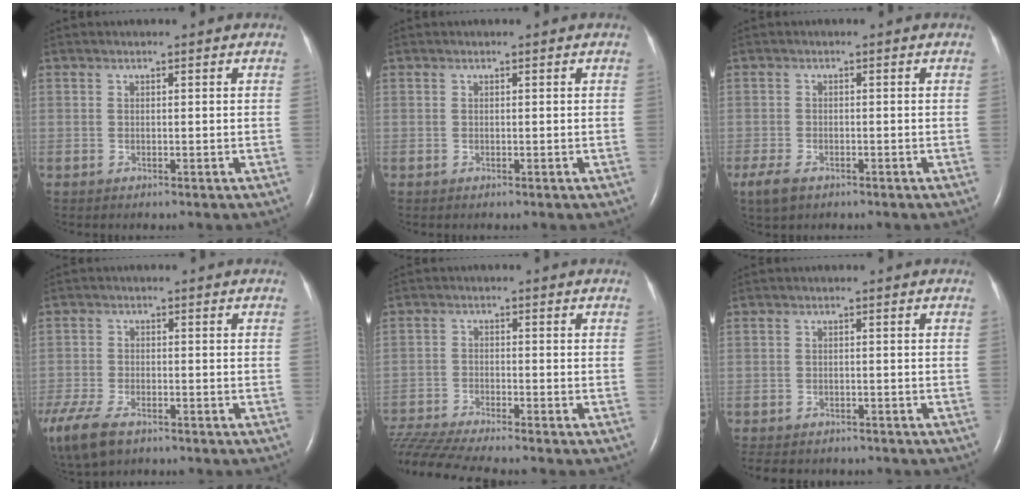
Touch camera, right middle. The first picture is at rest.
{"total": 0.0}
{"total": 5.2, "force": [-3.4, 2.5, 3.1], "torque": [-0.068, -0.012, -0.056]}
{"total": 14.5, "force": [-9.2, 7.2, 8.5], "torque": [-0.237, -0.032, -0.152]}
{"total": 11.8, "force": [-10.7, -0.7, 4.8], "torque": [-0.093, -0.018, -0.186]}
{"total": 8.8, "force": [-7.5, 3.4, 3.2], "torque": [-0.061, 0.000, -0.093]}